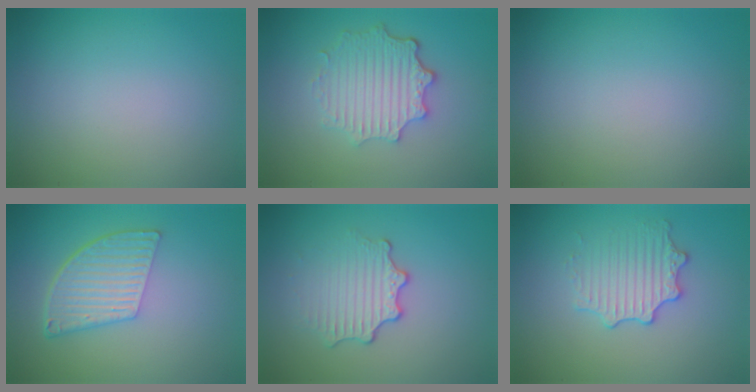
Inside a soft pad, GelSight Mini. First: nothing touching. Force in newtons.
{"total": 4.6, "press": 3.6, "slide": 2.8}
{"total": 0.0}
{"total": 5.5, "press": 3.8, "slide": 4.0}
{"total": 3.2, "press": 2.5, "slide": 1.9}
{"total": 2.9, "press": 2.8, "slide": 0.7}